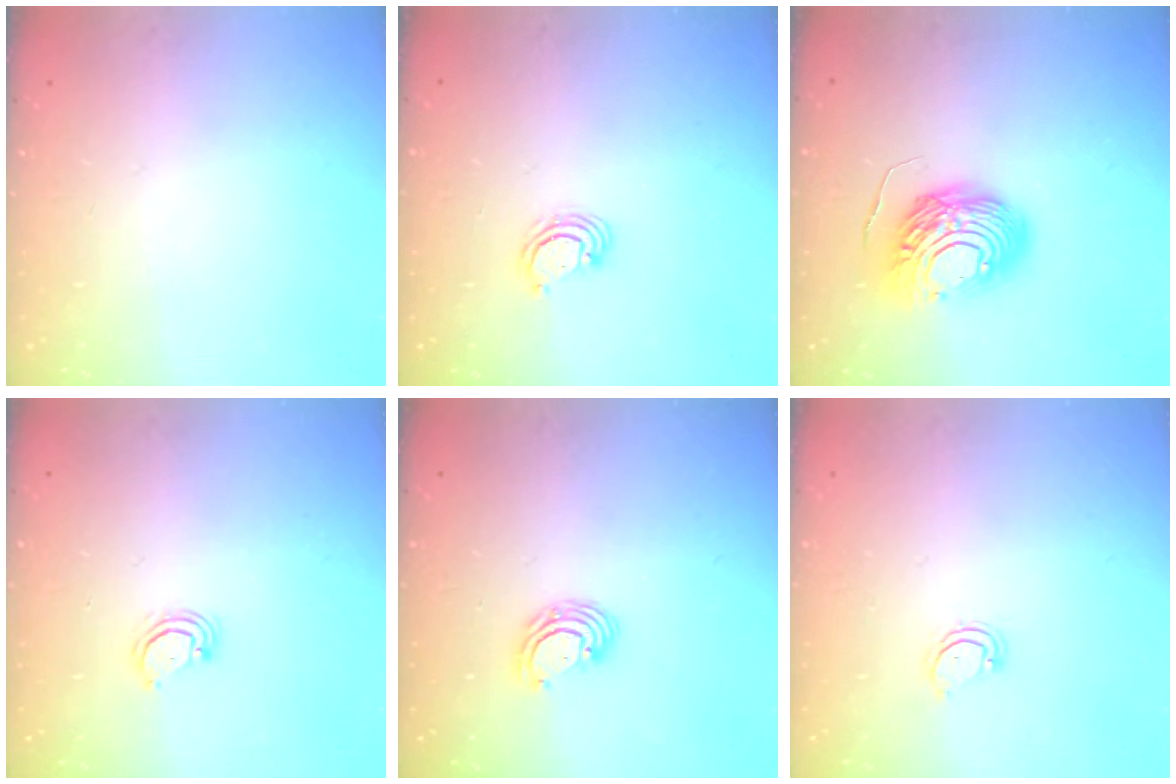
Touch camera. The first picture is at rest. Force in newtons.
{"total": 2.5, "press": 2.5, "slide": 0.2}
{"total": 13.0, "press": 13.0, "slide": 1.1}
{"total": 2.9, "press": 2.9, "slide": 0.2}
{"total": 4.5, "press": 4.5, "slide": 0.3}
{"total": 2.9, "press": 2.9, "slide": 0.3}